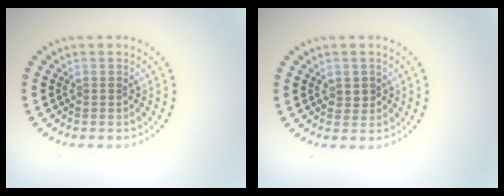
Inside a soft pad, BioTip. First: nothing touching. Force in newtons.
{"total": 1.0, "press": 0.9, "slide": 0.3}